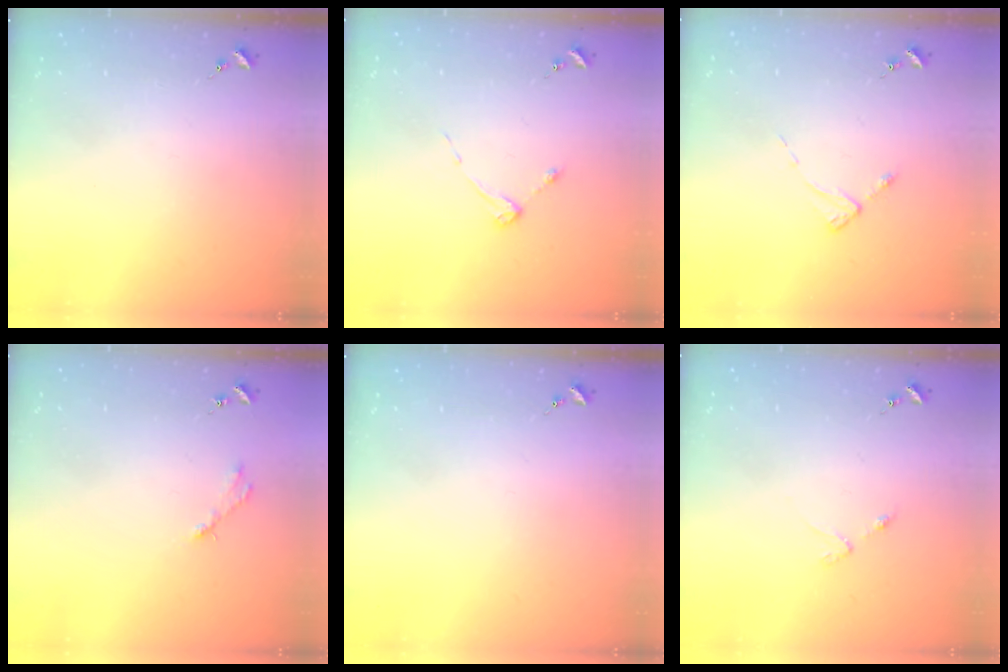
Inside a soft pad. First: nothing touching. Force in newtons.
{"total": 3.0, "press": 3.0, "slide": 0.4}
{"total": 2.2, "press": 2.2, "slide": 0.4}
{"total": 2.8, "press": 2.8, "slide": 0.4}
{"total": 0.0}
{"total": 2.5, "press": 2.4, "slide": 0.4}